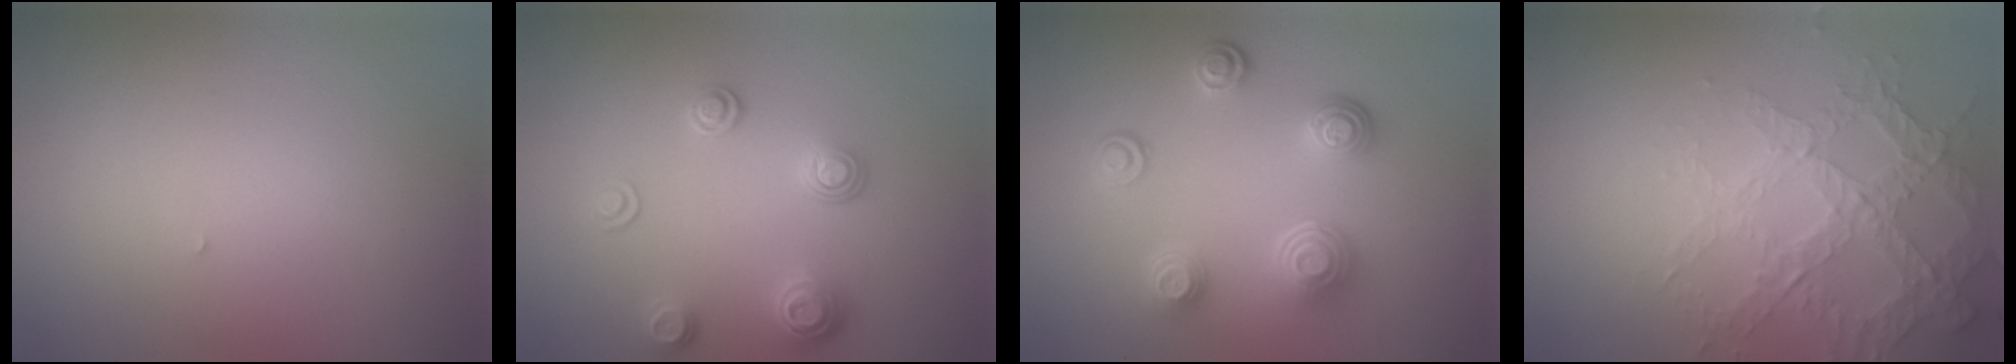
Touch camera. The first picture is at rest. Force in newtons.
{"total": 2.9, "press": 2.6, "slide": 1.4}
{"total": 4.4, "press": 3.4, "slide": 2.8}
{"total": 3.8, "press": 3.7, "slide": 0.9}